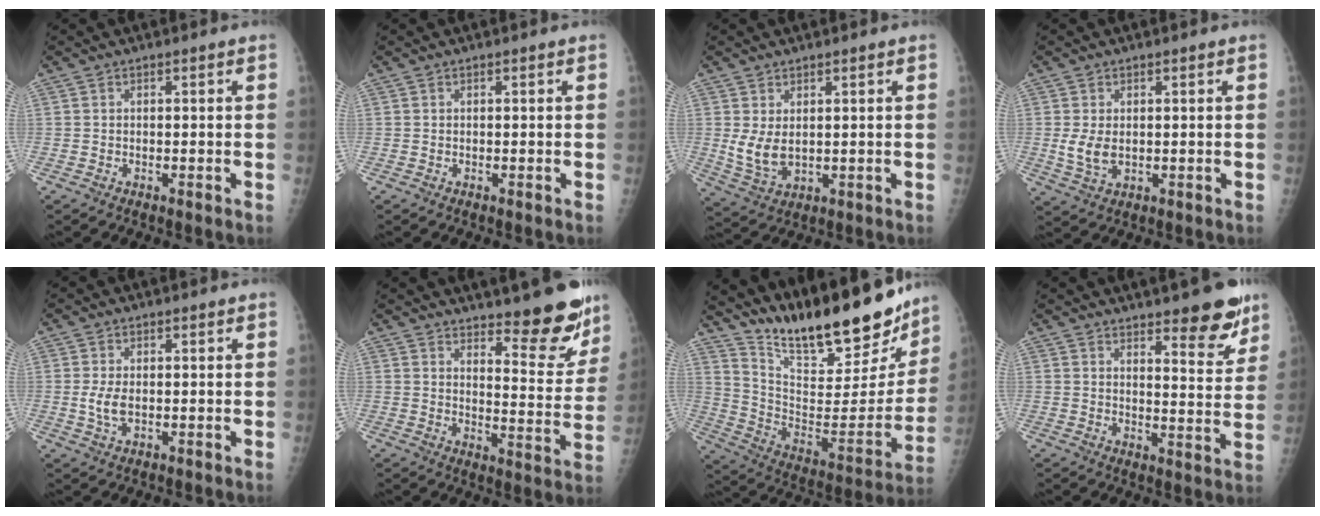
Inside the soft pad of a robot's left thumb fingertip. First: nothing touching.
{"total": 0.0}
{"total": 5.7, "force": [1.1, 3.4, 4.4], "torque": [-0.082, -0.016, 0.034]}
{"total": 4.4, "force": [0.2, 2.8, 3.4], "torque": [-0.068, -0.011, 0.011]}
{"total": 3.5, "force": [-0.1, 1.9, 3.0], "torque": [-0.066, -0.007, -0.001]}
{"total": 12.6, "force": [9.8, 3.4, 7.1], "torque": [-0.053, -0.083, 0.138]}
{"total": 28.0, "force": [22.7, 8.1, 14.2], "torque": [-0.195, -0.109, 0.348]}
{"total": 10.1, "force": [7.1, 2.8, 6.7], "torque": [-0.058, -0.049, 0.099]}